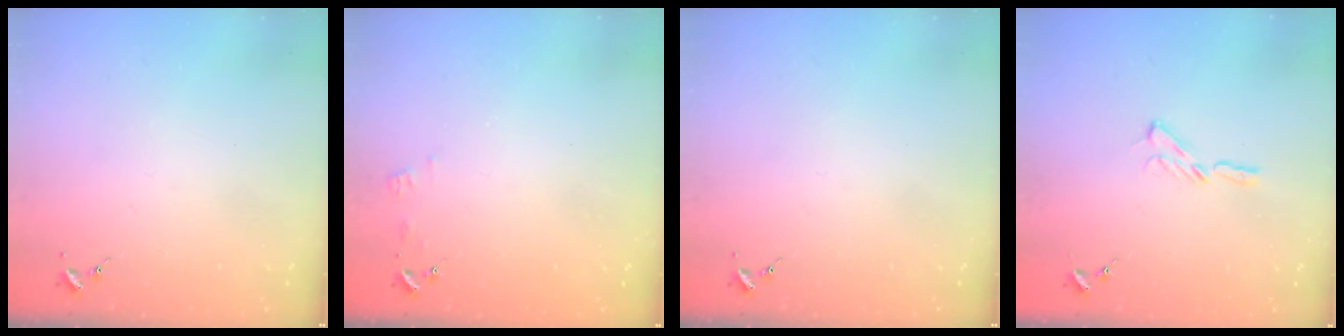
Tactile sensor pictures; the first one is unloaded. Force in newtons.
{"total": 4.2, "press": 4.2, "slide": 0.5}
{"total": 0.0}
{"total": 4.0, "press": 4.0, "slide": 0.4}